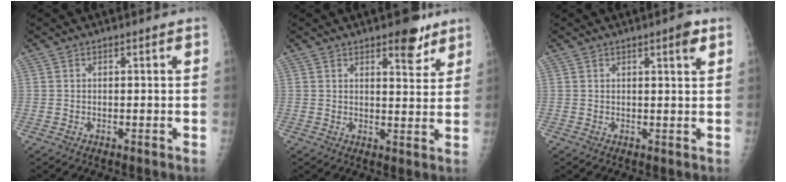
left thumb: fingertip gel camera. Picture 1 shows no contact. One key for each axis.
{"total": 6.1, "fx": 4.2, "fy": 2.4, "fz": 3.8, "tx": -0.030, "ty": -0.025, "tz": 0.054}
{"total": 2.7, "fx": 1.5, "fy": 0.4, "fz": 2.2, "tx": -0.028, "ty": -0.007, "tz": 0.019}